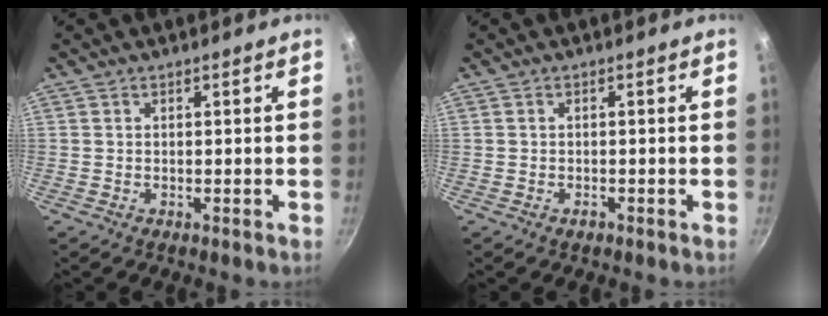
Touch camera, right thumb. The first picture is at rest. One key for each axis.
{"total": 0.9, "fx": -0.5, "fy": 0.5, "fz": 0.4, "tx": -0.009, "ty": 0.005, "tz": -0.009}